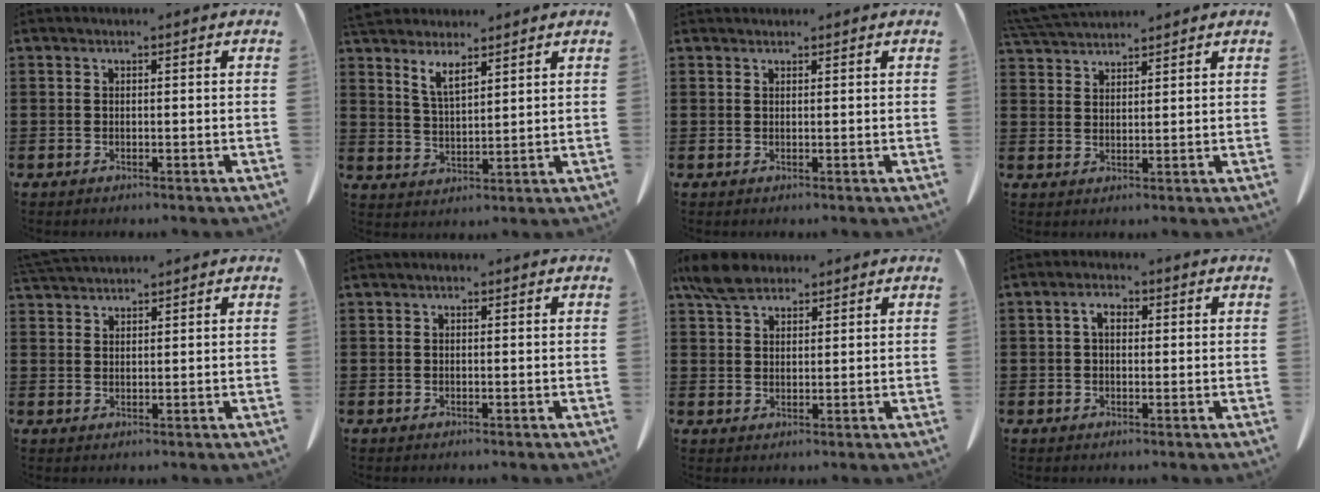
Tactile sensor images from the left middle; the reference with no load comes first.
{"total": 5.3, "force": [4.2, 1.4, 2.8], "torque": [-0.068, -0.009, 0.076]}
{"total": 0.7, "force": [0.7, 0.2, 0.0], "torque": [-0.001, 0.000, 0.013]}
{"total": 4.4, "force": [4.3, 0.5, 1.0], "torque": [-0.033, -0.010, 0.082]}
{"total": 2.8, "force": [2.8, 0.2, 0.4], "torque": [-0.017, -0.004, 0.054]}
{"total": 0.0}
{"total": 5.6, "force": [4.3, 2.6, 2.6], "torque": [-0.065, 0.002, 0.083]}
{"total": 3.1, "force": [0.6, 1.7, 2.5], "torque": [-0.053, 0.011, 0.009]}